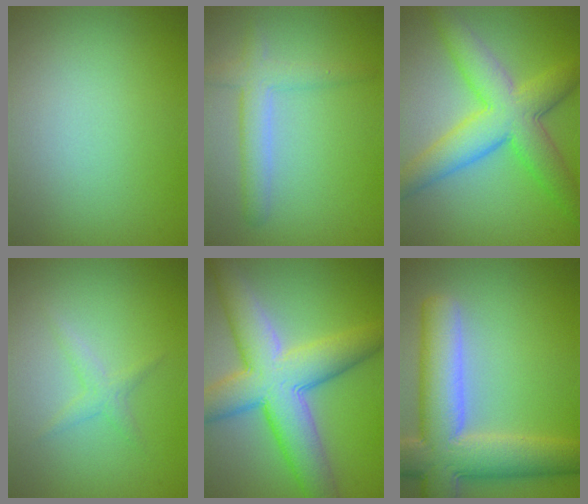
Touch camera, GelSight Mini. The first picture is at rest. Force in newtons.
{"total": 3.0, "press": 3.0, "slide": 0.1}
{"total": 7.9, "press": 7.9, "slide": 0.1}
{"total": 1.3, "press": 1.3, "slide": 0.0}
{"total": 10.2, "press": 10.2, "slide": 0.5}
{"total": 10.1, "press": 10.1, "slide": 1.0}